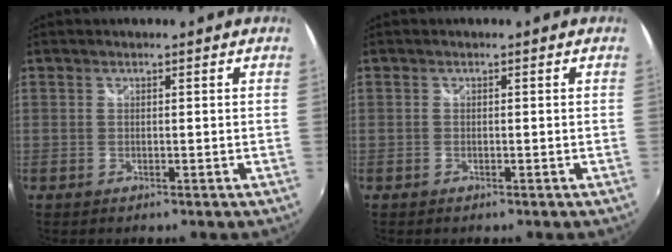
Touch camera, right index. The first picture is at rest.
{"total": 0.0}